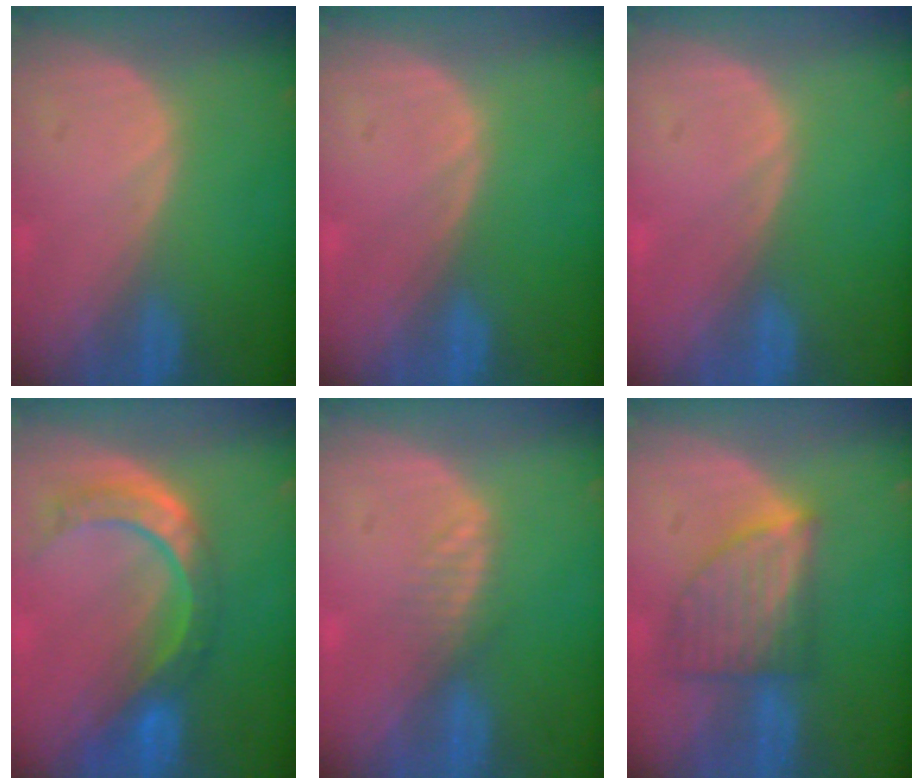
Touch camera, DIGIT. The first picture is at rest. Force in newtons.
{"total": 0.0}
{"total": 0.0}
{"total": 8.6, "press": 7.2, "slide": 4.8}
{"total": 2.0, "press": 2.0, "slide": 0.2}
{"total": 7.1, "press": 6.6, "slide": 2.5}